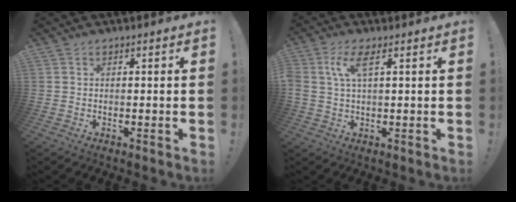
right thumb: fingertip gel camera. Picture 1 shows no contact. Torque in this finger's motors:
{"motor_torque": [1.05, 1.06, 0.04, 0.13, 0.07]}